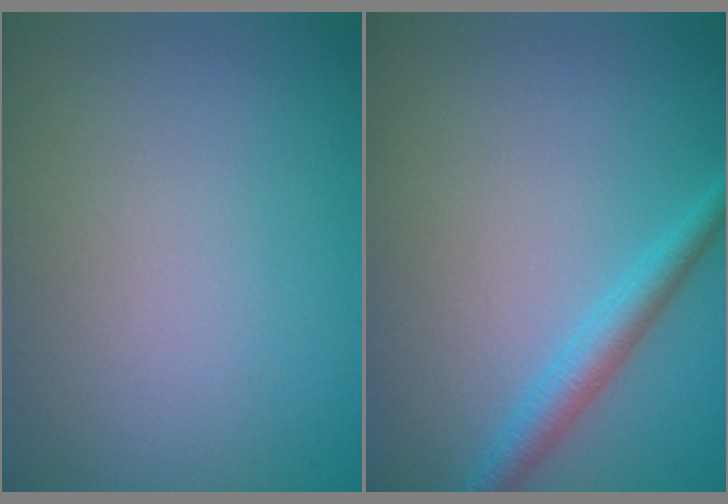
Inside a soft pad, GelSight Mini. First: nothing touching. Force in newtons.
{"total": 2.5, "press": 2.5, "slide": 0.0}